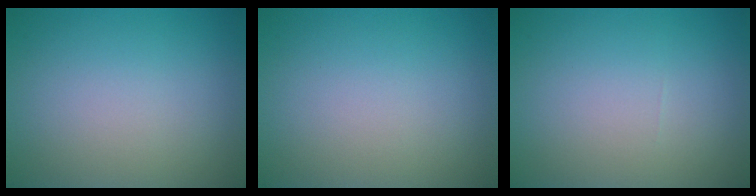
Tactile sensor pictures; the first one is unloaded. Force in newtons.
{"total": 0.0}
{"total": 0.0}